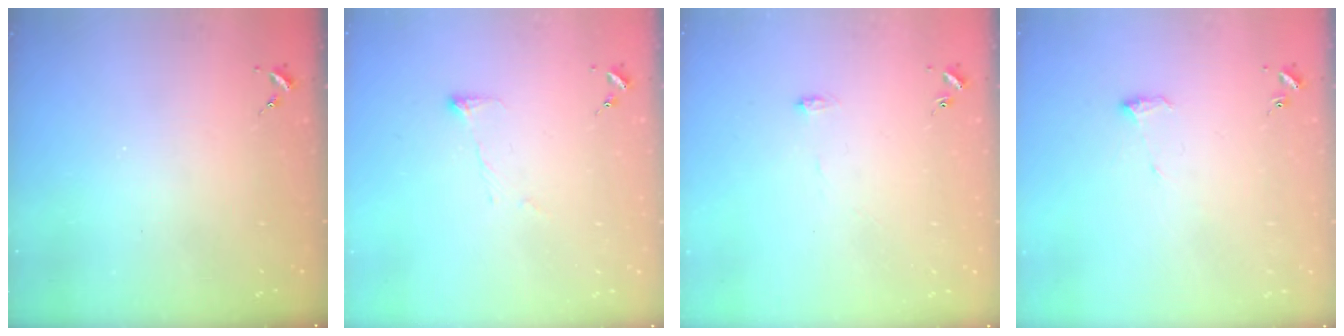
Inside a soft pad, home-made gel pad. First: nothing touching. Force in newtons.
{"total": 5.8, "press": 5.8, "slide": 0.8}
{"total": 4.4, "press": 4.4, "slide": 0.4}
{"total": 6.1, "press": 6.0, "slide": 0.9}